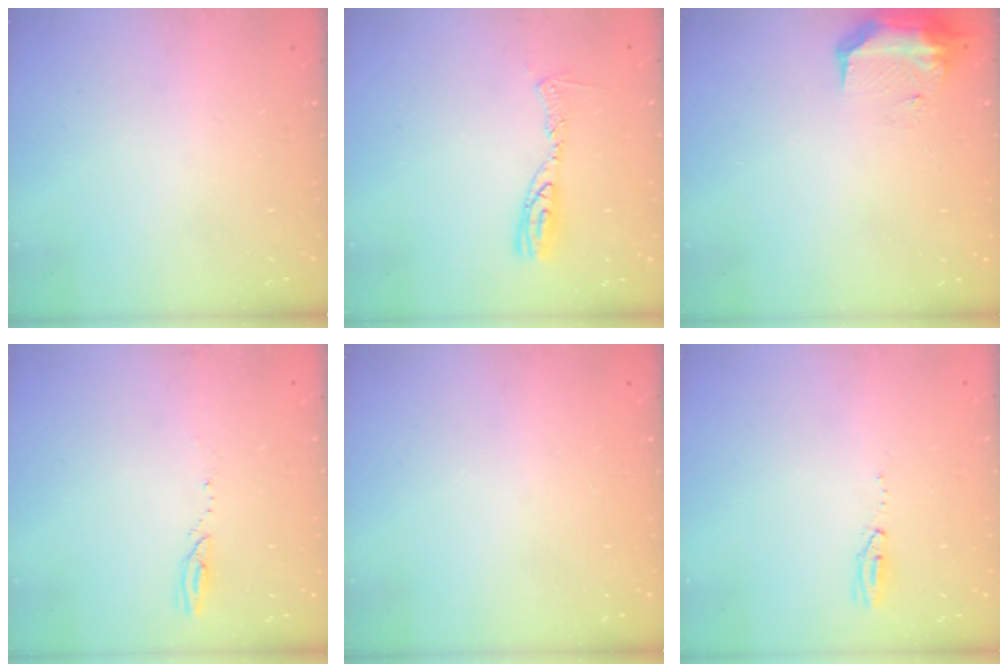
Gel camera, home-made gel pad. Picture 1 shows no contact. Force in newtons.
{"total": 8.8, "press": 8.8, "slide": 0.9}
{"total": 15.7, "press": 10.5, "slide": 11.7}
{"total": 2.6, "press": 2.6, "slide": 0.3}
{"total": 0.0}
{"total": 4.2, "press": 2.6, "slide": 3.3}